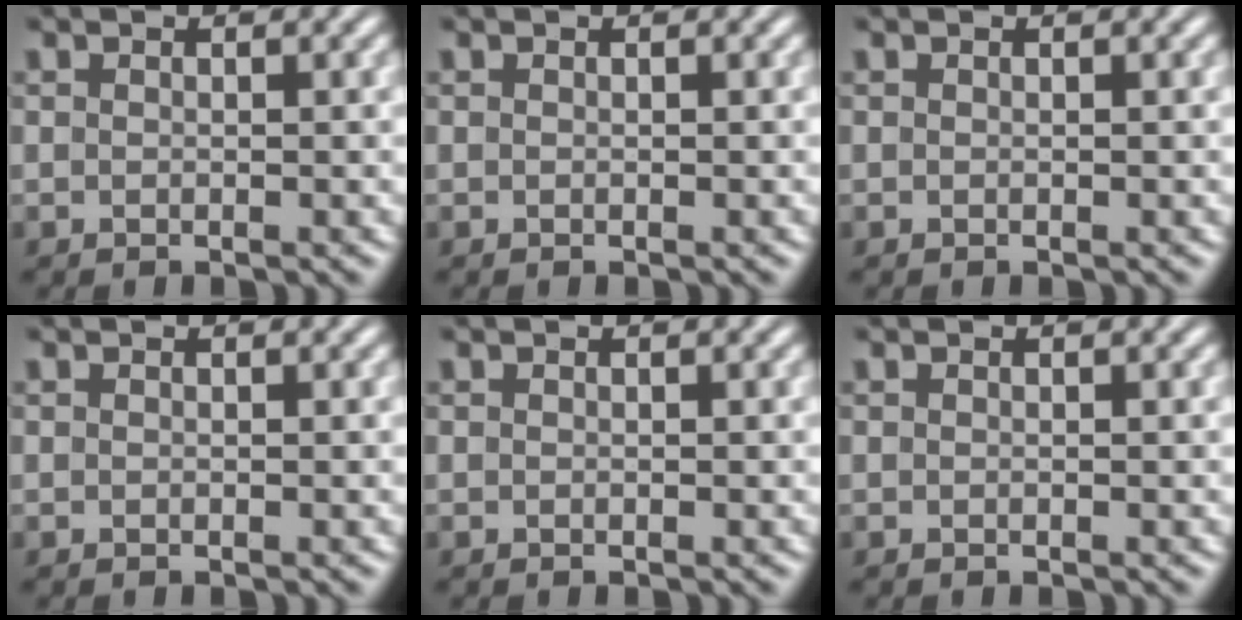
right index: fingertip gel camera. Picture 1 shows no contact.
{"total": 0.0}
{"total": 0.0}
{"total": 0.0}
{"total": 0.0}
{"total": 0.0}